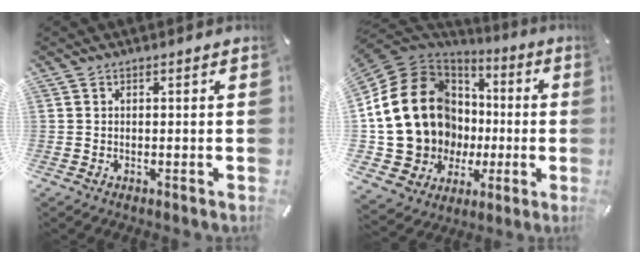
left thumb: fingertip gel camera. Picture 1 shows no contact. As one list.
[{"total": 21.5, "force": [0.3, 18.5, 11.1], "torque": [-0.257, -0.027, 0.042]}]